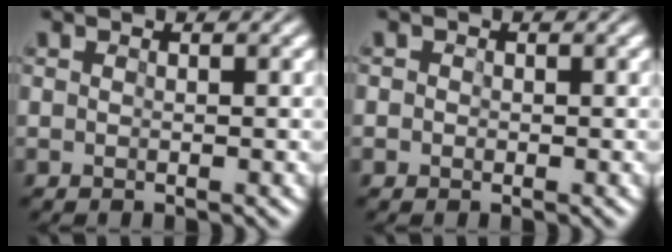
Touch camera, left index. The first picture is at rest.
{"total": 1.4, "force": [0.0, 1.4, 0.5], "torque": [0.011, 0.018, -0.019]}